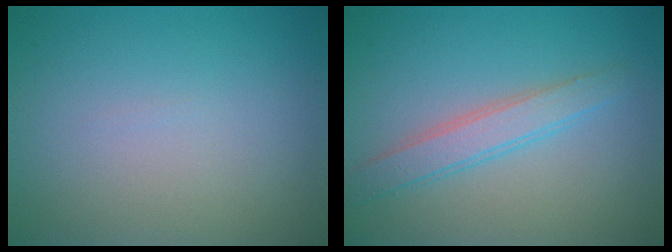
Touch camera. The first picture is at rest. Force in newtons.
{"total": 2.7, "press": 2.7, "slide": 0.1}